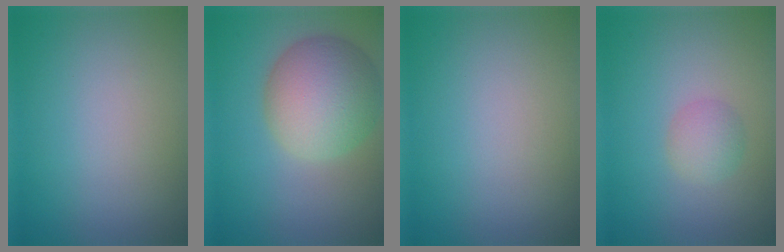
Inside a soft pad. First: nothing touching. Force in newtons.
{"total": 8.0, "press": 8.0, "slide": 0.5}
{"total": 0.0}
{"total": 2.0, "press": 2.0, "slide": 0.0}